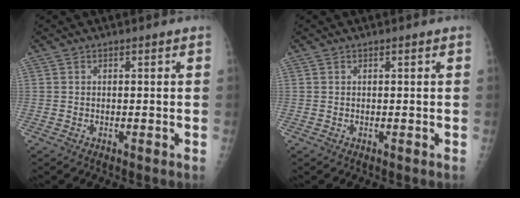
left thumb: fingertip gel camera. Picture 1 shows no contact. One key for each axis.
{"total": 0.0}